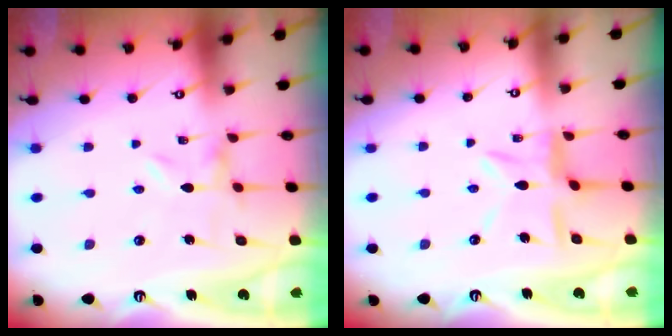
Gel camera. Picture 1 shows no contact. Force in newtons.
{"total": 9.4, "press": 9.4, "slide": 0.7}